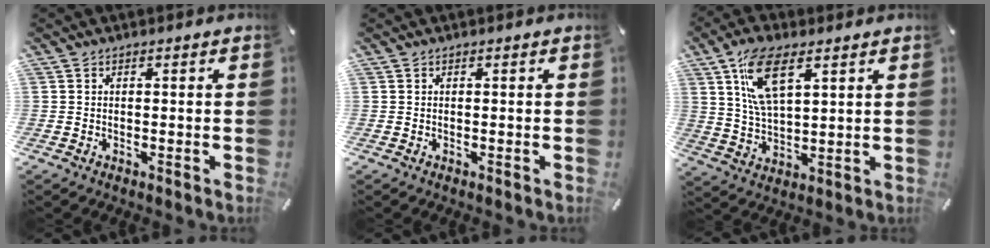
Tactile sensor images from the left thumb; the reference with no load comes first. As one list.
[{"total": 0.0}, {"total": 11.8, "force": [5.9, 5.2, 8.7], "torque": [-0.201, -0.003, 0.106]}]